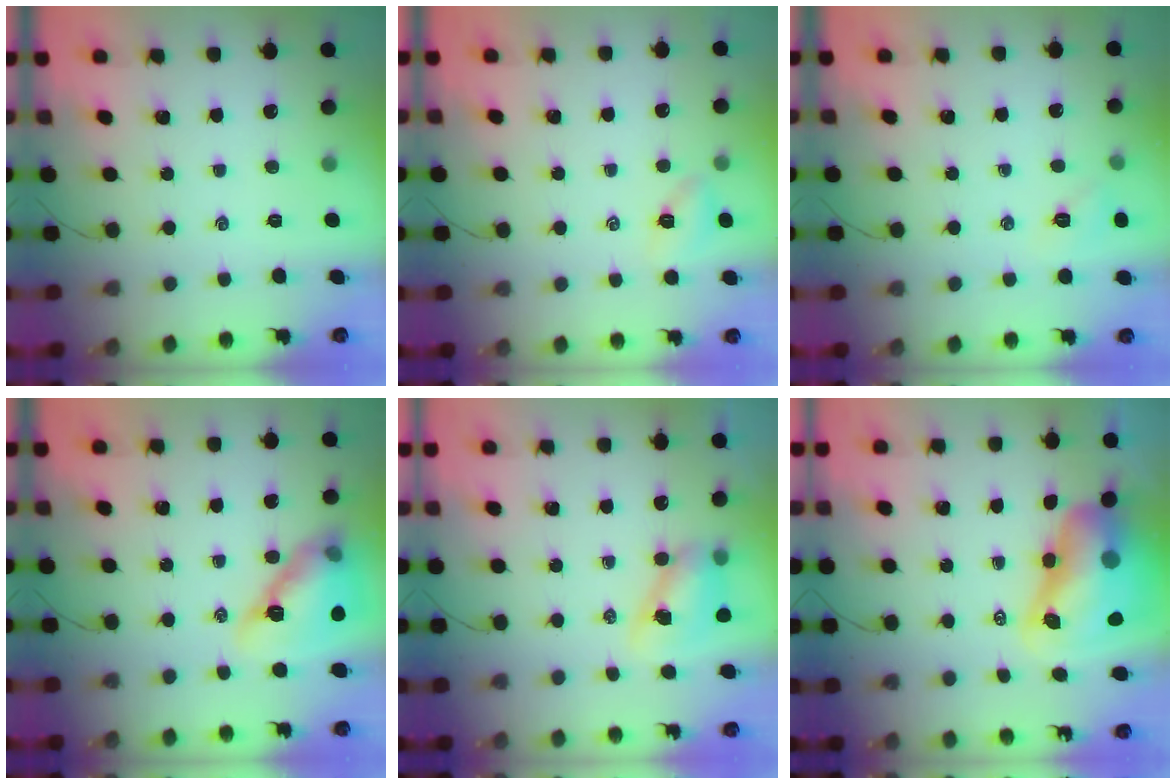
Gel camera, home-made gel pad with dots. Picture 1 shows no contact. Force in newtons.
{"total": 4.5, "press": 4.2, "slide": 1.4}
{"total": 5.6, "press": 5.4, "slide": 1.5}
{"total": 15.7, "press": 15.1, "slide": 4.2}
{"total": 8.1, "press": 8.0, "slide": 1.3}
{"total": 14.7, "press": 14.2, "slide": 3.9}